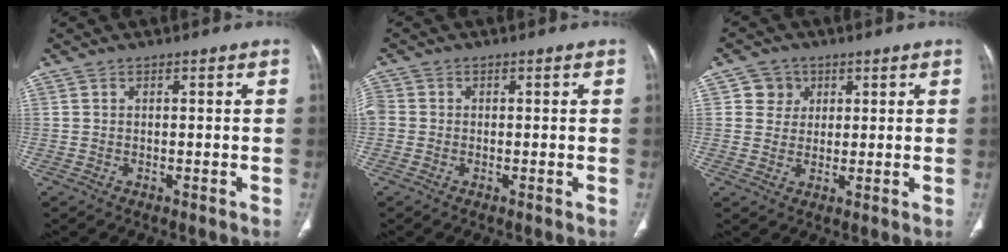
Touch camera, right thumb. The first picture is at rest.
{"total": 3.4, "force": [-0.5, 3.0, 1.5], "torque": [-0.037, 0.004, -0.016]}
{"total": 4.5, "force": [1.5, 4.2, 0.5], "torque": [0.017, -0.001, 0.022]}